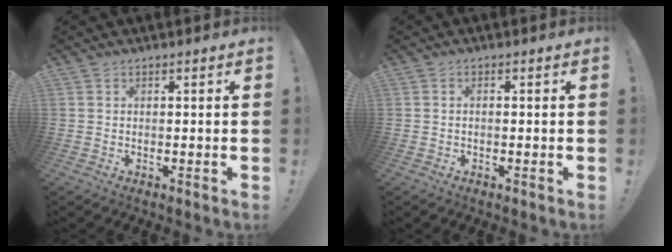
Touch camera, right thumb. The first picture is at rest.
{"total": 0.7, "force": [-0.4, 0.1, 0.6], "torque": [-0.011, 0.001, -0.007]}